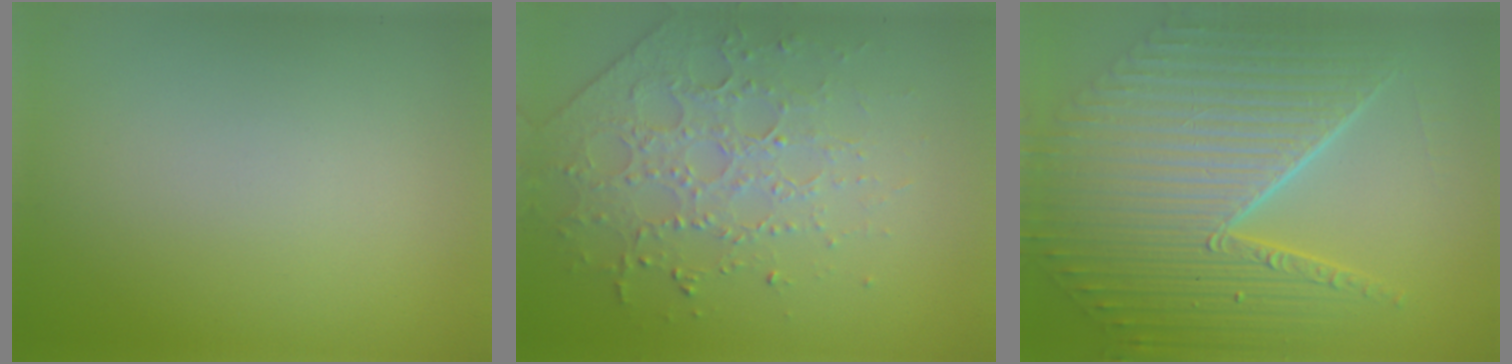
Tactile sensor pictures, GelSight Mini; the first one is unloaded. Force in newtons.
{"total": 4.1, "press": 3.3, "slide": 2.4}
{"total": 11.2, "press": 7.4, "slide": 8.5}